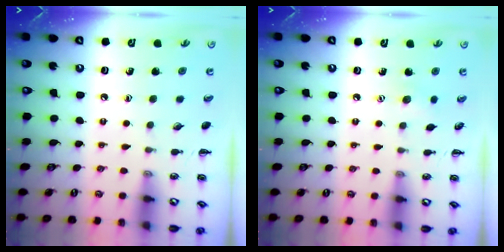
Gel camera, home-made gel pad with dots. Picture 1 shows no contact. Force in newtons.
{"total": 3.1, "press": 3.0, "slide": 0.8}